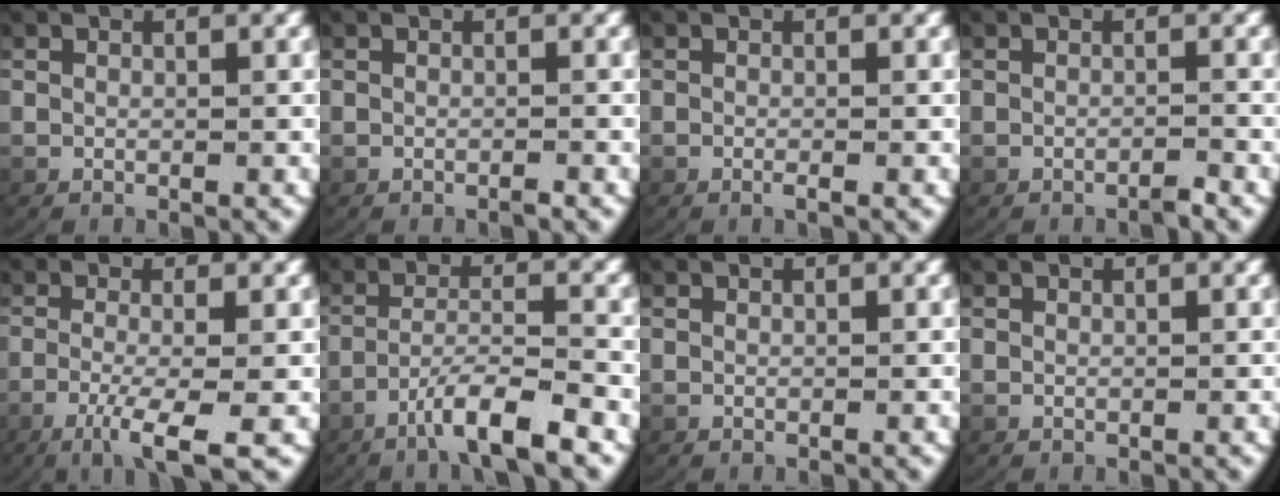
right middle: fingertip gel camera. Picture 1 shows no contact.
{"total": 0.6, "force": [-0.5, -0.3, 0.0], "torque": [0.001, 0.004, -0.010]}
{"total": 1.0, "force": [-0.7, 0.3, 0.6], "torque": [-0.013, 0.006, -0.015]}
{"total": 1.1, "force": [-1.0, -0.4, 0.1], "torque": [-0.001, 0.003, -0.018]}
{"total": 5.3, "force": [-2.9, 0.6, 4.3], "torque": [-0.087, -0.023, -0.035]}
{"total": 4.7, "force": [-2.9, 0.5, 3.6], "torque": [-0.070, -0.005, -0.043]}
{"total": 0.0}
{"total": 0.0}